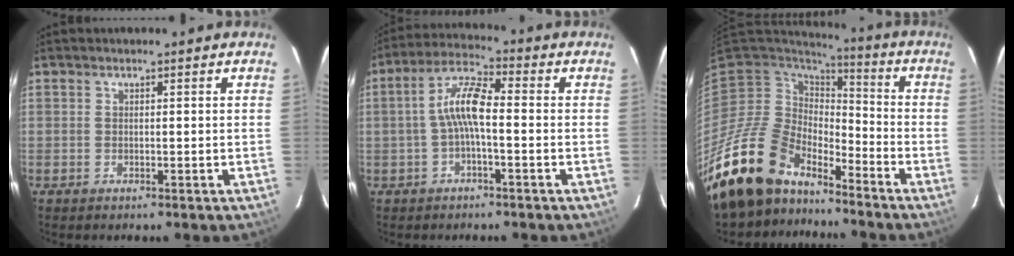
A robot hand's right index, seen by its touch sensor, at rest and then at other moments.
{"total": 7.3, "force": [-1.1, 1.8, 7.0], "torque": [-0.150, 0.020, -0.023]}
{"total": 18.3, "force": [-15.2, 8.0, 6.2], "torque": [-0.146, -0.011, -0.274]}